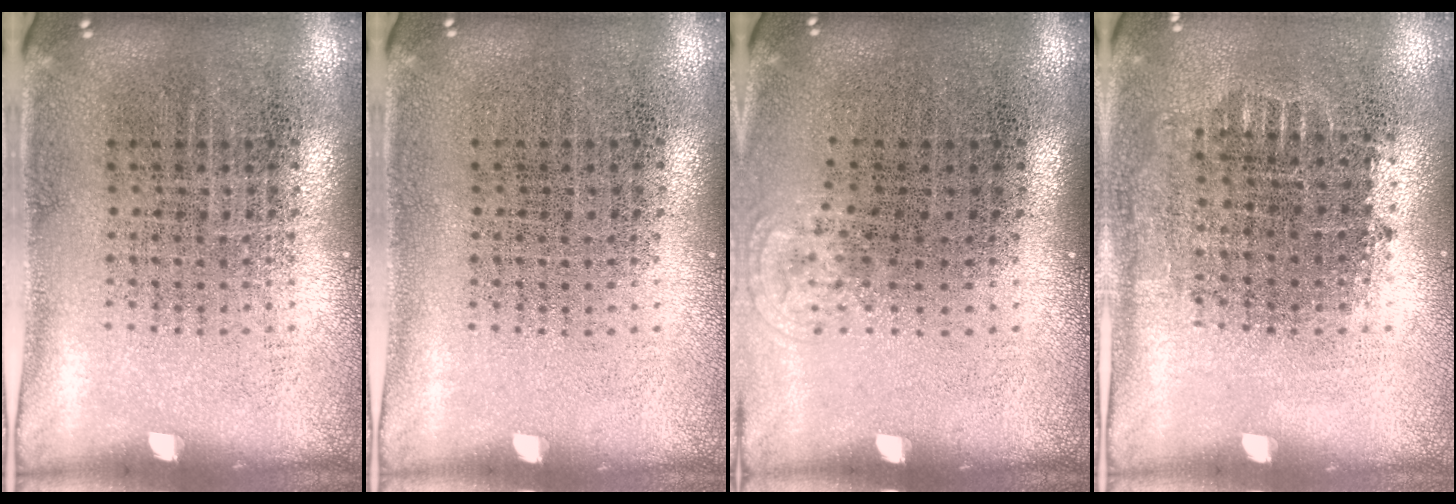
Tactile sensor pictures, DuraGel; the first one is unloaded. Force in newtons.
{"total": 0.0}
{"total": 0.6, "press": 0.5, "slide": 0.3}
{"total": 0.7, "press": 0.7, "slide": 0.2}